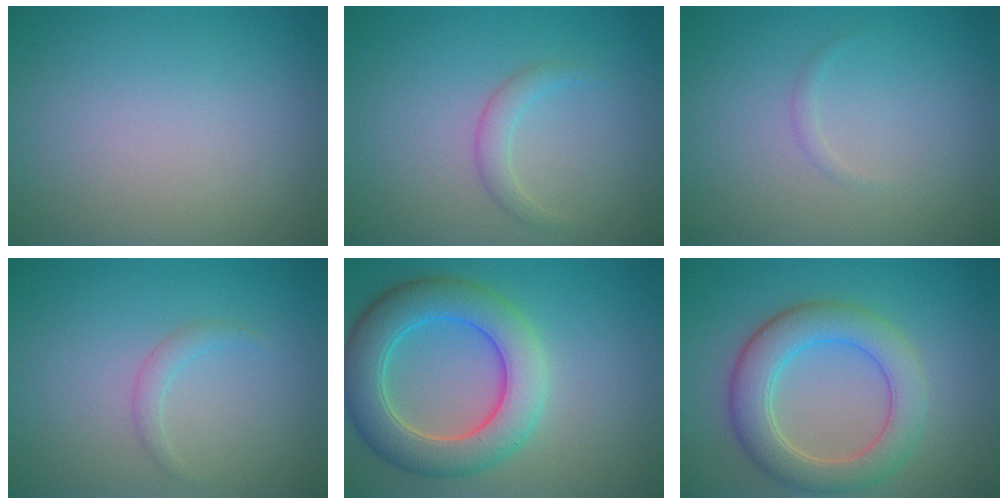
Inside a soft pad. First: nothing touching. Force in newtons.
{"total": 1.5, "press": 1.5, "slide": 0.1}
{"total": 0.5, "press": 0.5, "slide": 0.0}
{"total": 1.1, "press": 1.1, "slide": 0.1}
{"total": 7.5, "press": 7.4, "slide": 0.6}
{"total": 5.8, "press": 5.8, "slide": 0.6}